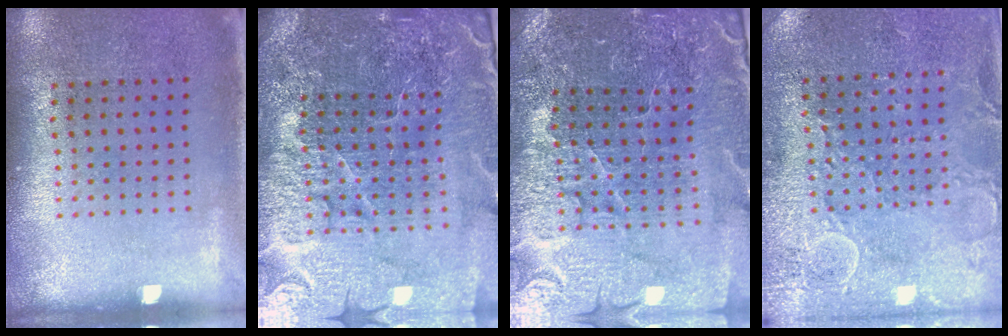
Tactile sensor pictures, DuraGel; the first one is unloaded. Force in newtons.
{"total": 6.0, "press": 5.3, "slide": 2.7}
{"total": 4.2, "press": 4.1, "slide": 0.8}
{"total": 2.9, "press": 2.8, "slide": 0.4}